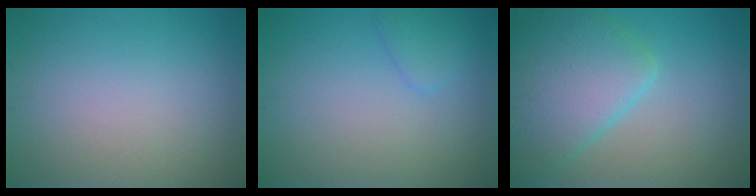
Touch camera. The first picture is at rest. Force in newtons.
{"total": 1.4, "press": 1.4, "slide": 0.1}
{"total": 7.2, "press": 7.2, "slide": 0.3}